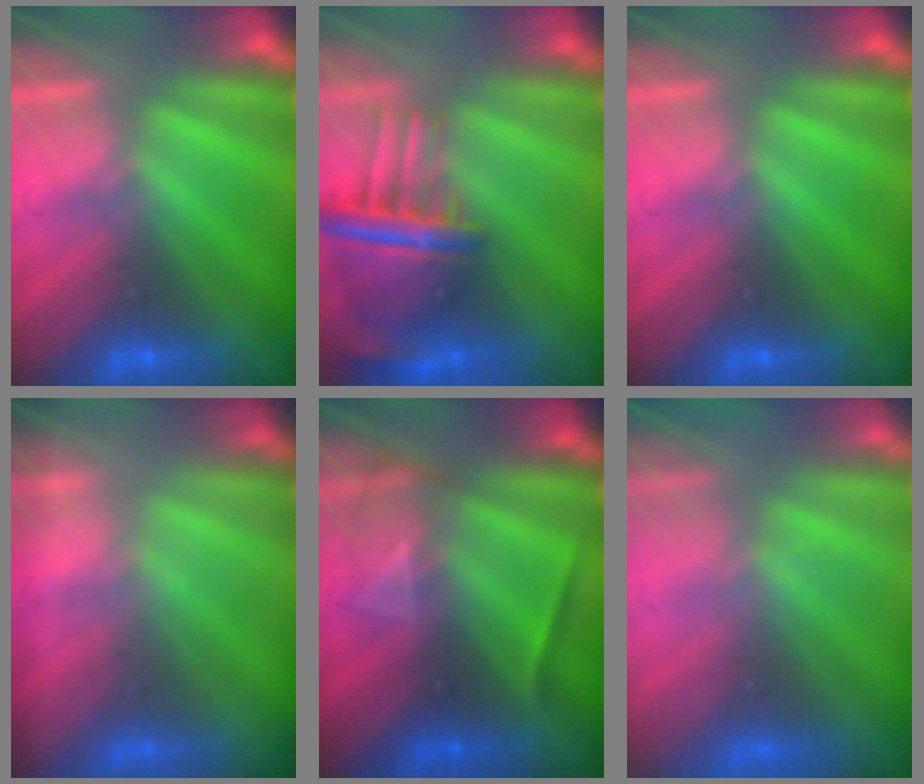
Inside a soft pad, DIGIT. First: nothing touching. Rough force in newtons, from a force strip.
{"total": 7.8}
{"total": 0.0}
{"total": 1.7}
{"total": 2.2}
{"total": 9.6}